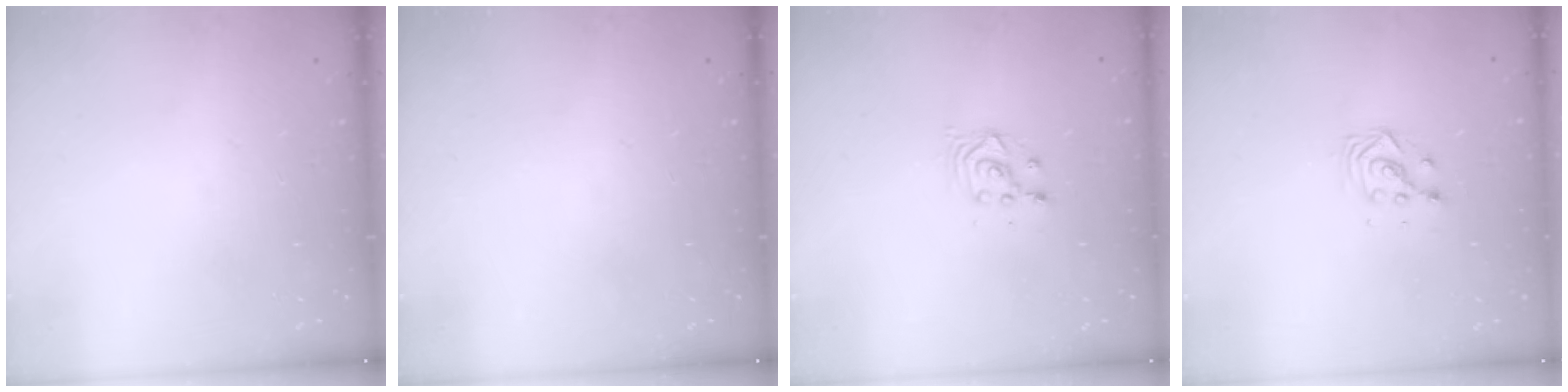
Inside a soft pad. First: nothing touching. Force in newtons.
{"total": 0.0}
{"total": 2.9, "press": 2.9, "slide": 0.1}
{"total": 3.3, "press": 3.3, "slide": 0.2}